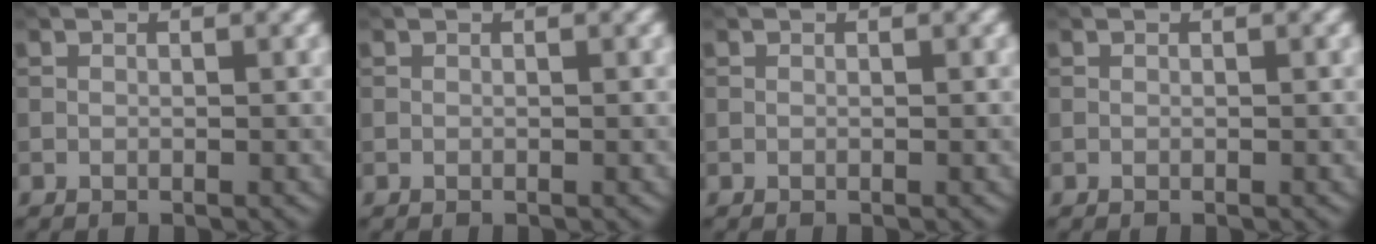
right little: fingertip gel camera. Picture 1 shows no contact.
{"total": 0.0}
{"total": 0.0}
{"total": 0.0}